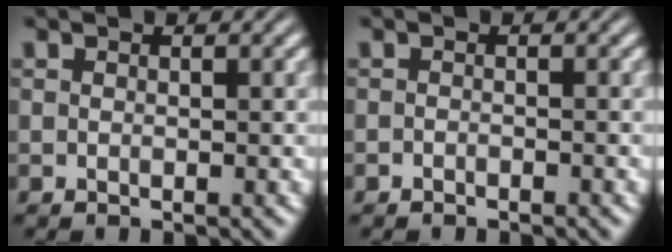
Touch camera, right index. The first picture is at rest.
{"total": 1.2, "force": [-0.8, -0.9, -0.4], "torque": [0.012, -0.007, -0.008]}